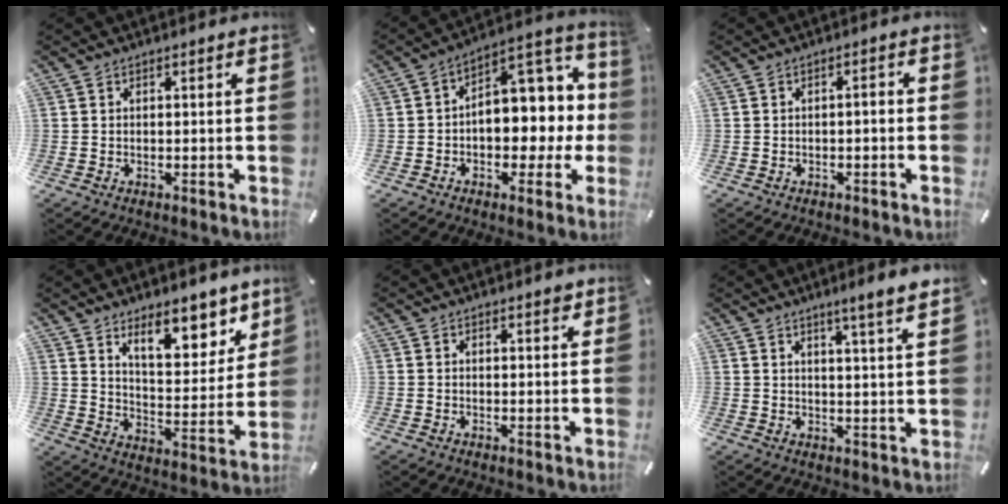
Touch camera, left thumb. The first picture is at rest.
{"total": 12.2, "force": [1.8, 8.8, 8.2], "torque": [-0.081, -0.033, 0.036]}
{"total": 1.8, "force": [-1.0, 0.6, 1.4], "torque": [-0.026, 0.005, -0.021]}
{"total": 13.2, "force": [9.9, 5.6, 6.8], "torque": [-0.077, -0.072, 0.170]}
{"total": 1.2, "force": [0.9, 0.5, 0.6], "torque": [-0.005, -0.003, 0.014]}
{"total": 4.9, "force": [3.8, -0.8, 3.0], "torque": [-0.052, -0.026, 0.062]}